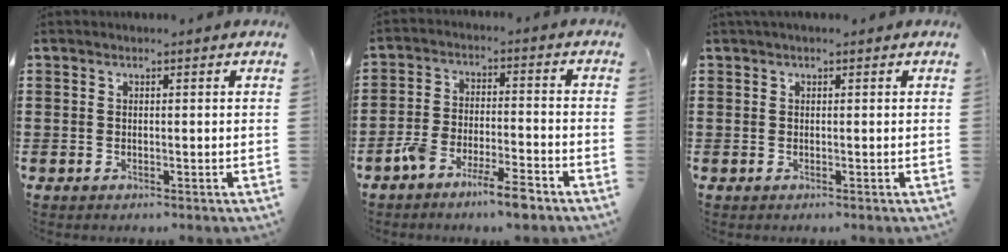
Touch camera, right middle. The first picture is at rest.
{"total": 6.4, "force": [-5.2, 1.1, 3.6], "torque": [-0.076, 0.003, -0.098]}
{"total": 0.5, "force": [0.3, 0.0, 0.4], "torque": [-0.008, 0.001, 0.006]}